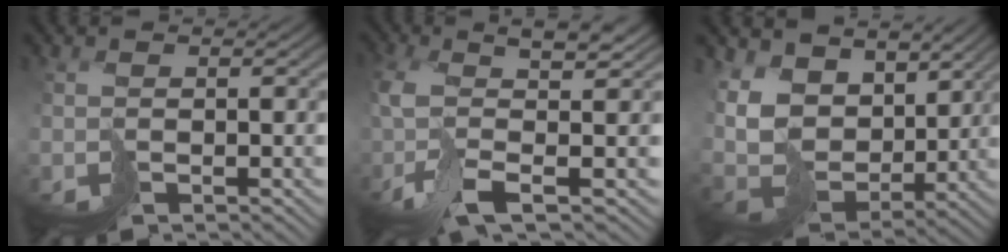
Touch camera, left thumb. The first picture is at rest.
{"total": 9.3, "force": [-1.0, 3.1, 8.7], "torque": [-0.172, 0.001, -0.029]}
{"total": 11.8, "force": [5.4, 8.2, 6.5], "torque": [-0.195, 0.005, 0.098]}